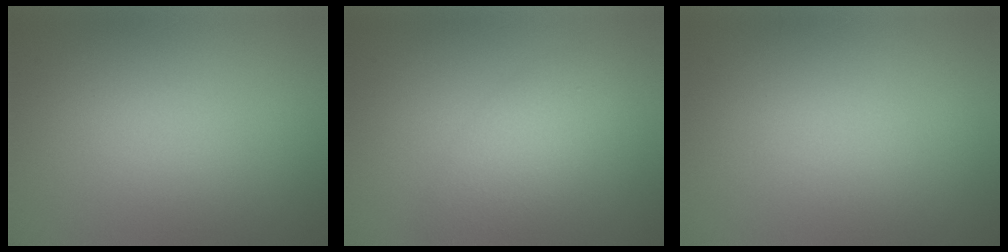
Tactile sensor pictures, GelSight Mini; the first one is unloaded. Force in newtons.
{"total": 3.9, "press": 3.9, "slide": 0.1}
{"total": 0.0}